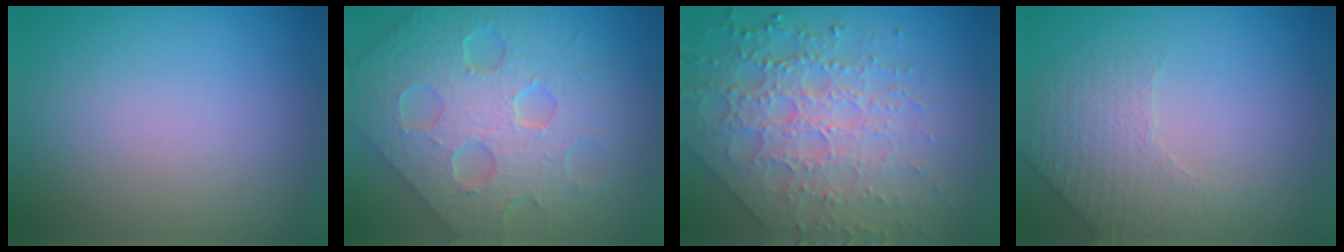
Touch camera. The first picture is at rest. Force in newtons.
{"total": 7.7, "press": 6.5, "slide": 4.0}
{"total": 7.6, "press": 5.5, "slide": 5.2}
{"total": 1.9, "press": 1.6, "slide": 1.0}